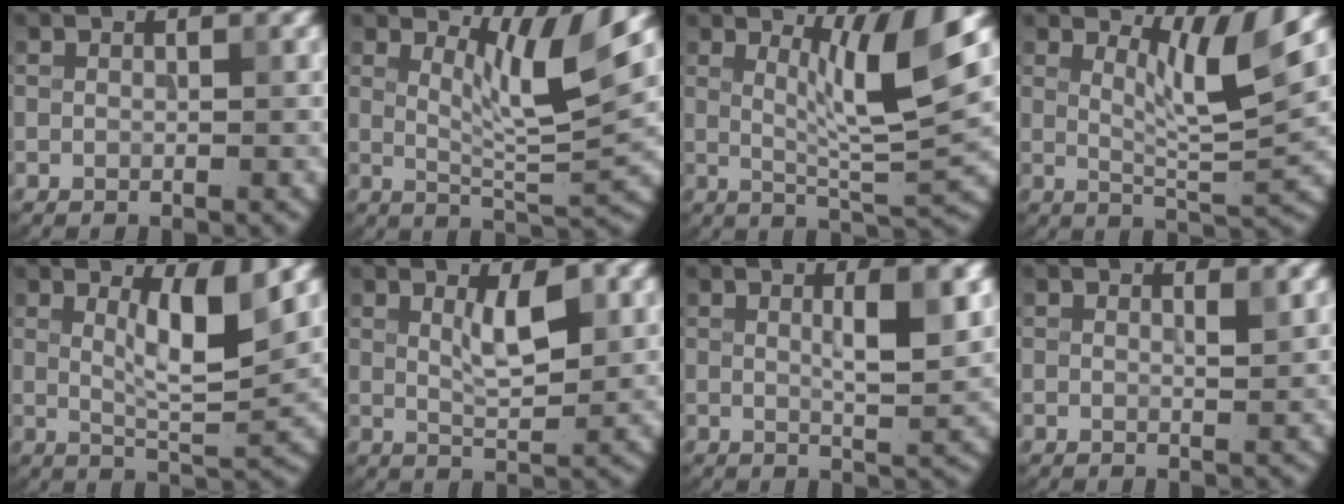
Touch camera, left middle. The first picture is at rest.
{"total": 5.4, "force": [3.0, 0.9, 4.4], "torque": [-0.073, -0.009, 0.055]}
{"total": 6.6, "force": [2.5, 0.9, 6.1], "torque": [-0.098, -0.008, 0.043]}
{"total": 4.8, "force": [2.7, 0.8, 3.9], "torque": [-0.067, -0.009, 0.049]}
{"total": 4.7, "force": [1.7, 1.0, 4.3], "torque": [-0.072, -0.008, 0.033]}
{"total": 3.1, "force": [1.1, 0.9, 2.8], "torque": [-0.050, -0.003, 0.021]}
{"total": 4.1, "force": [1.0, 0.8, 3.8], "torque": [-0.055, -0.001, 0.016]}
{"total": 0.8, "force": [0.5, 0.1, 0.6], "torque": [-0.006, -0.003, 0.008]}